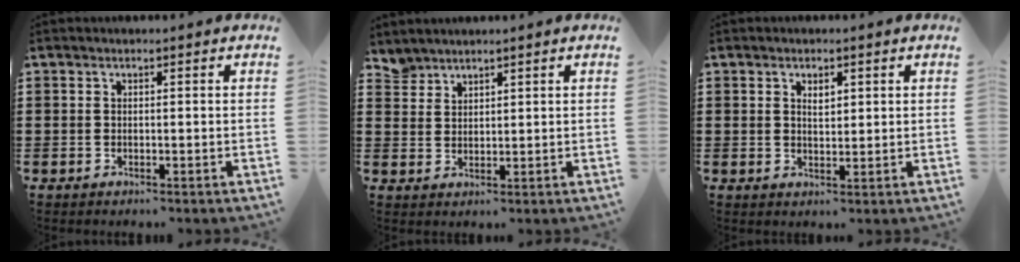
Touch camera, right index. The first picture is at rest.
{"total": 2.7, "force": [2.5, 0.9, -0.1], "torque": [-0.007, 0.001, 0.050]}
{"total": 2.0, "force": [0.8, 1.0, 1.5], "torque": [-0.024, 0.002, 0.012]}